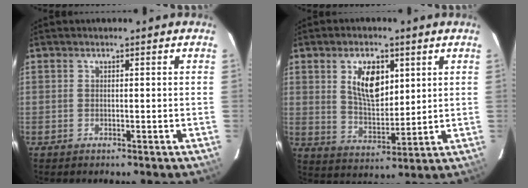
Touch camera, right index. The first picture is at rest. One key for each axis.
{"total": 9.6, "fx": 3.6, "fy": 5.1, "fz": 7.4, "tx": -0.131, "ty": 0.005, "tz": 0.073}